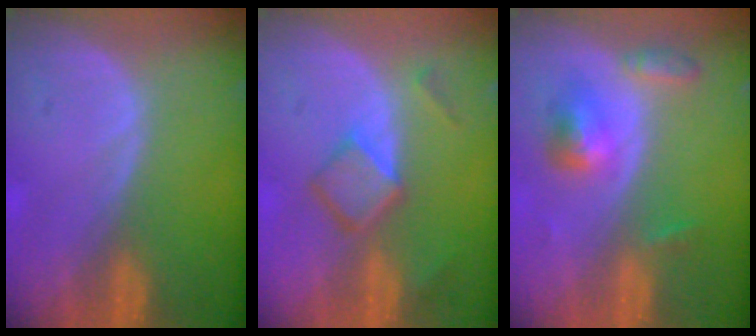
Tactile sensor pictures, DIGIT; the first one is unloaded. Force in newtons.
{"total": 5.0, "press": 4.6, "slide": 1.9}
{"total": 5.2, "press": 4.9, "slide": 1.7}